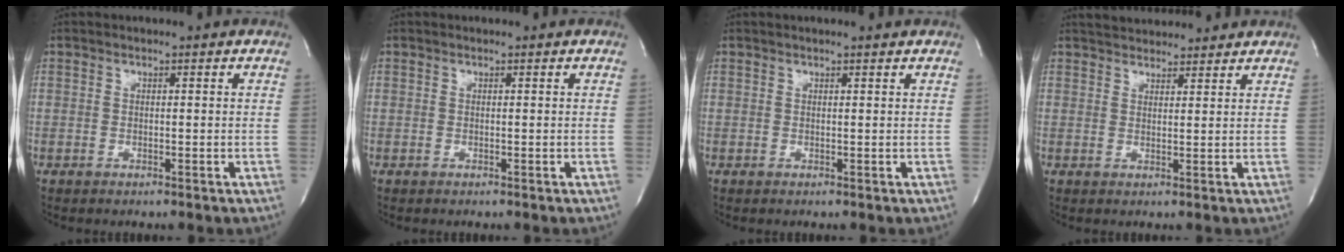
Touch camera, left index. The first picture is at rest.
{"total": 0.0}
{"total": 1.2, "force": [1.0, -0.2, 0.6], "torque": [-0.011, 0.003, 0.013]}
{"total": 7.5, "force": [7.0, 1.8, 1.9], "torque": [-0.028, 0.021, 0.098]}